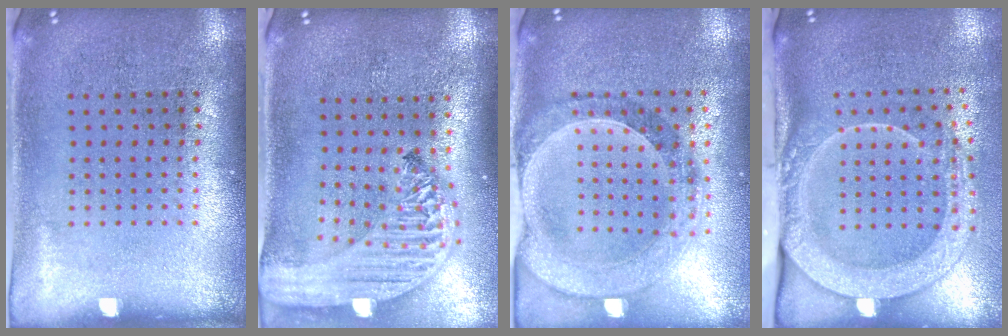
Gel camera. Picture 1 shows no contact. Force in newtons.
{"total": 3.2, "press": 2.6, "slide": 1.9}
{"total": 1.6, "press": 1.5, "slide": 0.3}
{"total": 2.7, "press": 2.1, "slide": 1.7}